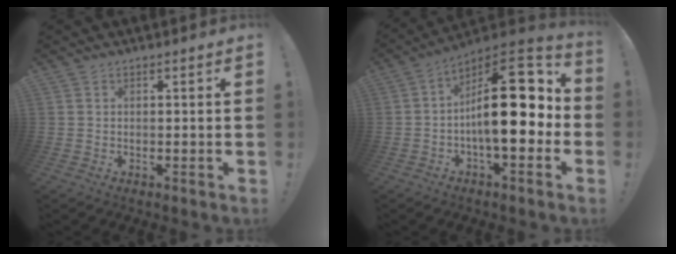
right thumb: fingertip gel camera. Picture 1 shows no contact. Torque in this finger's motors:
{"motor_torque": [0.62, 0.85, 2.17, -0.52, 0.34]}